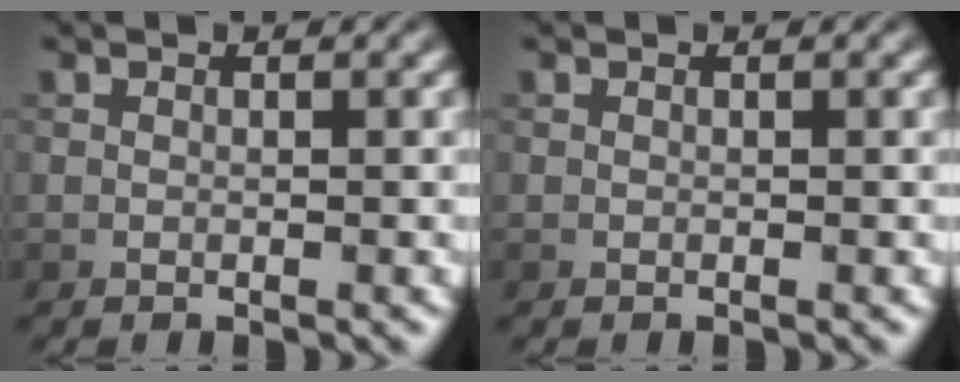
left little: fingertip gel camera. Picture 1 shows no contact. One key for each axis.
{"total": 0.0}